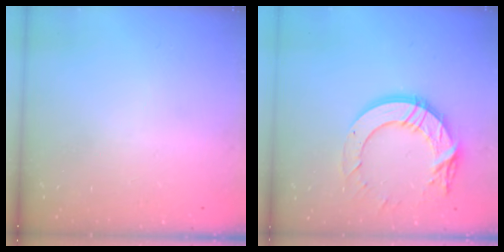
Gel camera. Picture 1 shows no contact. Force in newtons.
{"total": 15.4, "press": 15.3, "slide": 1.3}